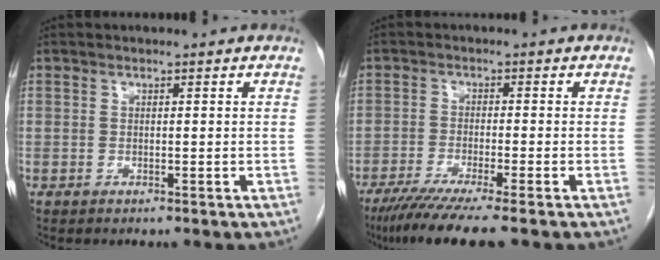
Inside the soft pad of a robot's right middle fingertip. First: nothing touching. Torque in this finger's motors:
{"motor_torque": [1.16, -0.97, 0.16, 0.10]}